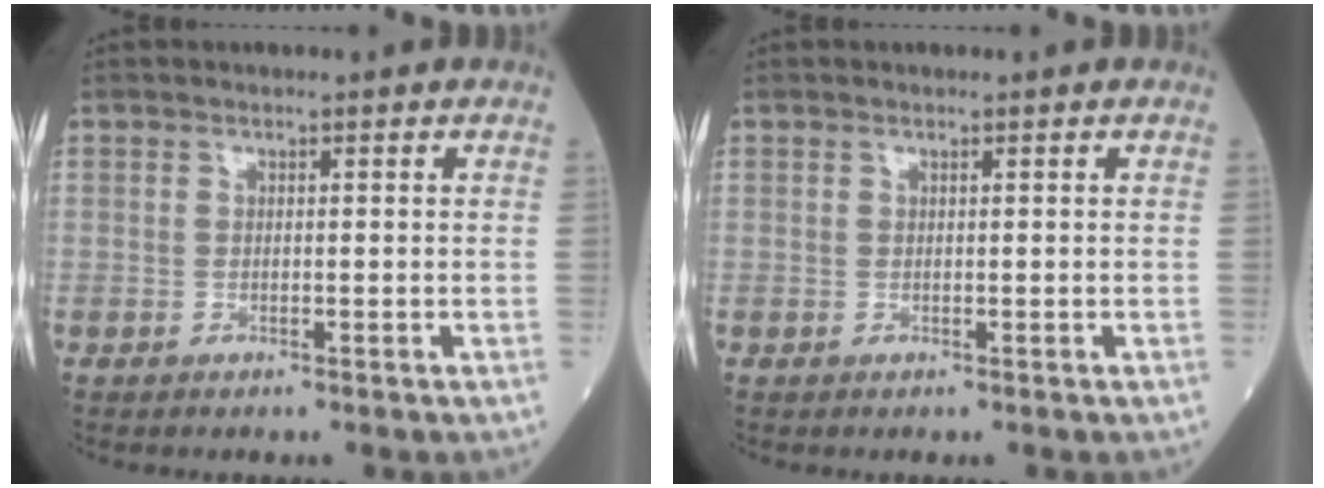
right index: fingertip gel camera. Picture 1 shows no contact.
{"total": 0.0}